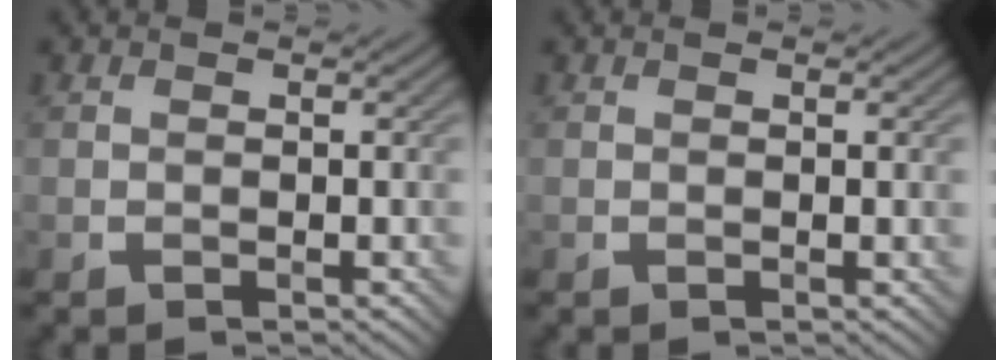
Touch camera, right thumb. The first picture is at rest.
{"total": 0.8, "force": [0.1, 0.1, 0.7], "torque": [-0.010, -0.001, 0.001]}